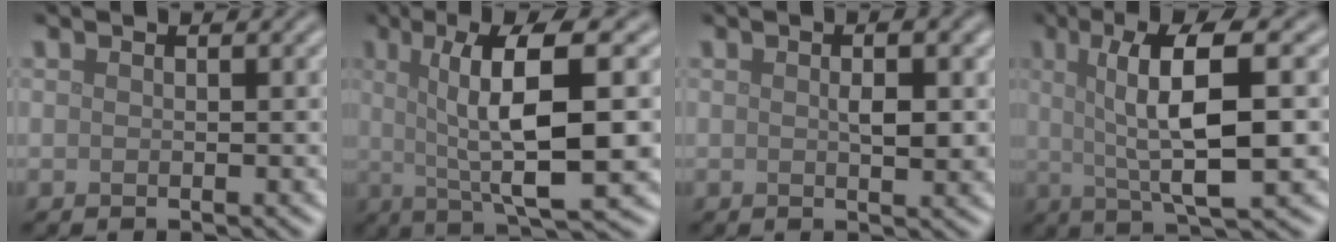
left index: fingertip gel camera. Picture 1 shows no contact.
{"total": 10.1, "force": [1.1, 2.3, 9.8], "torque": [-0.142, 0.002, 0.023]}
{"total": 2.5, "force": [0.4, 0.7, 2.4], "torque": [-0.040, -0.001, 0.006]}
{"total": 8.9, "force": [1.2, 2.1, 8.5], "torque": [-0.129, 0.005, 0.022]}